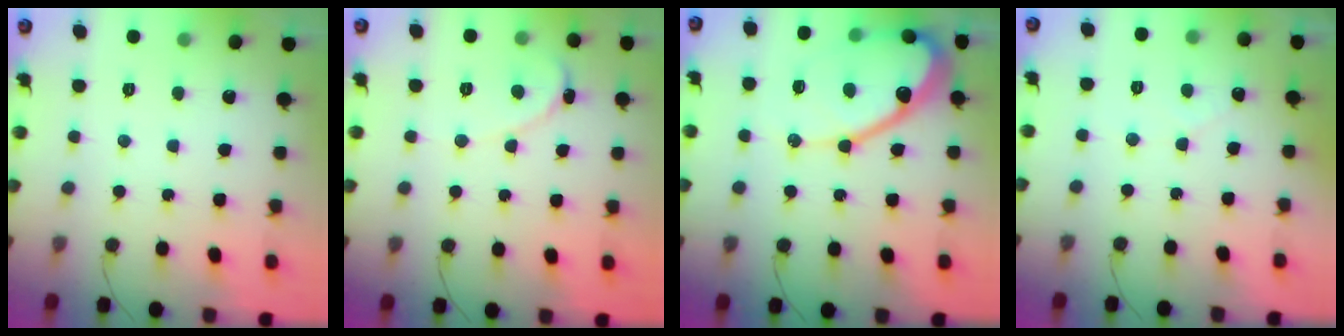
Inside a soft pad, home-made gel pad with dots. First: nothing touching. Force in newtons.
{"total": 1.0, "press": 1.0, "slide": 0.1}
{"total": 15.8, "press": 15.8, "slide": 1.2}
{"total": 1.7, "press": 1.7, "slide": 0.0}